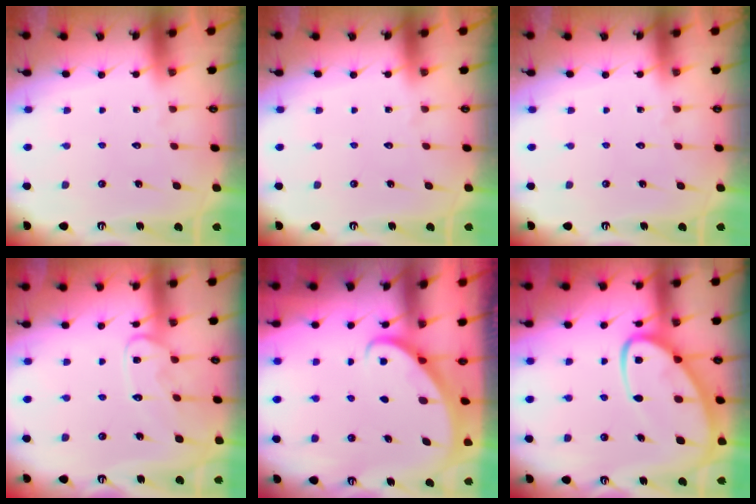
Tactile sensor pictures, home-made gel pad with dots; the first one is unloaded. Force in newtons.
{"total": 0.0}
{"total": 0.0}
{"total": 11.5, "press": 11.4, "slide": 0.9}
{"total": 2.8, "press": 2.8, "slide": 0.2}
{"total": 12.3, "press": 12.3, "slide": 0.9}